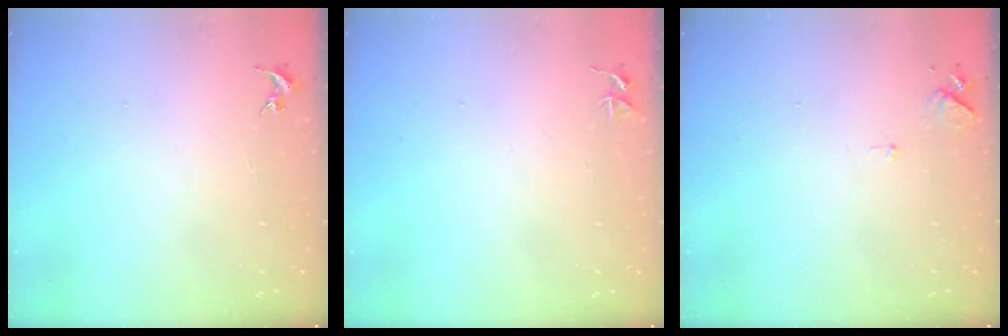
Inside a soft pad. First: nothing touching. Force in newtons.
{"total": 3.7, "press": 3.7, "slide": 0.3}
{"total": 6.1, "press": 6.0, "slide": 0.8}